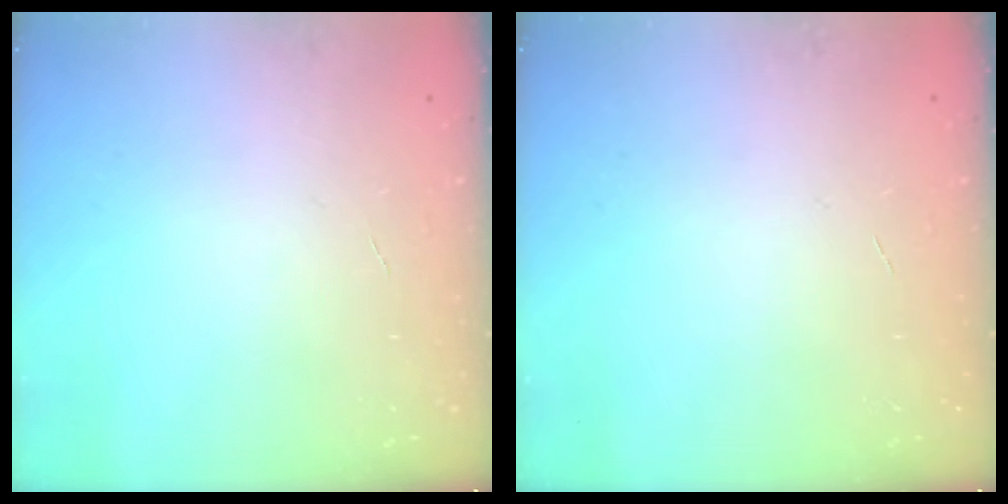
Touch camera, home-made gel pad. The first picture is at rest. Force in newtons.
{"total": 0.0}